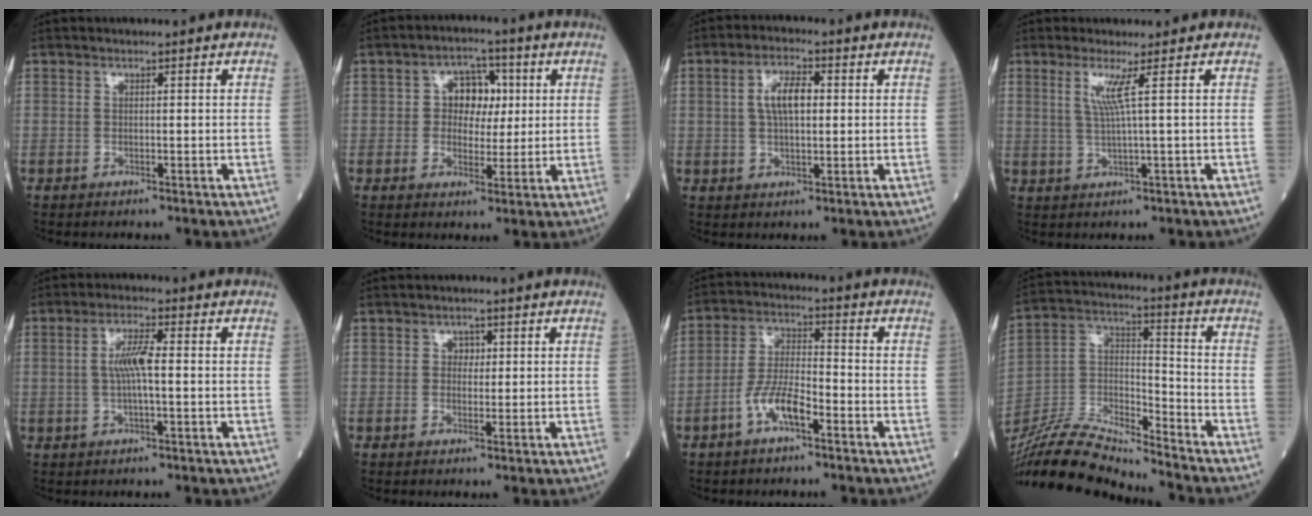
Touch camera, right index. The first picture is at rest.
{"total": 6.1, "force": [1.1, 4.4, 4.0], "torque": [-0.057, 0.020, 0.016]}
{"total": 5.8, "force": [1.0, 2.2, 5.3], "torque": [-0.104, 0.013, 0.017]}
{"total": 3.6, "force": [1.3, -1.1, 3.2], "torque": [-0.068, -0.005, 0.027]}
{"total": 5.0, "force": [0.1, 0.5, 5.0], "torque": [-0.100, 0.005, 0.000]}
{"total": 1.7, "force": [0.4, 1.3, 0.9], "torque": [-0.008, 0.002, 0.003]}
{"total": 6.7, "force": [-3.5, 1.9, 5.4], "torque": [-0.112, 0.007, -0.068]}
{"total": 14.8, "force": [-14.5, 0.2, 3.2], "torque": [-0.065, 0.022, -0.273]}